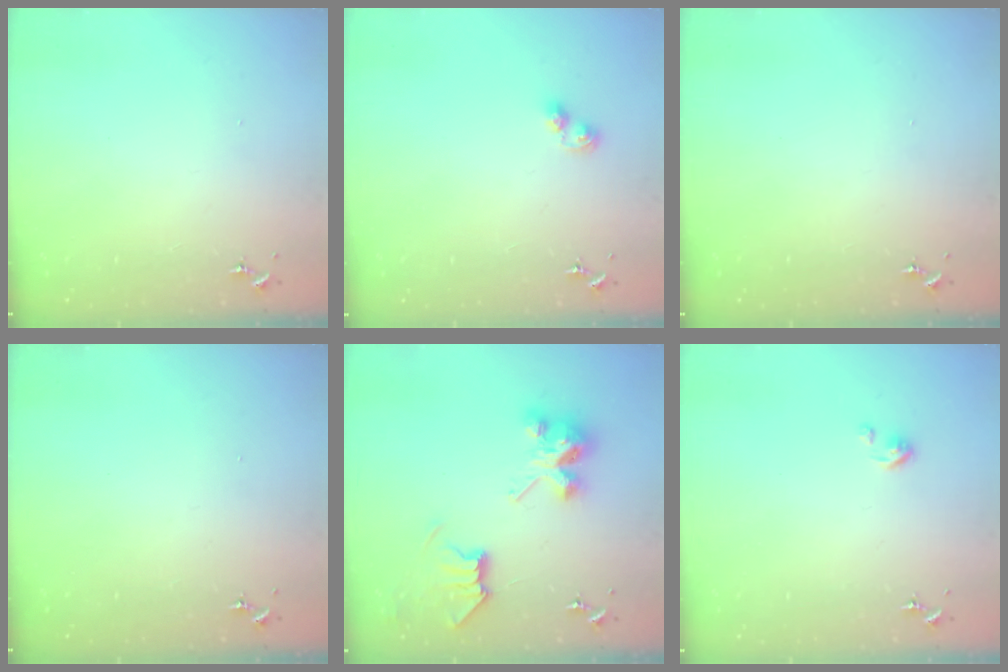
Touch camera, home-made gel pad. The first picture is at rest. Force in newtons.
{"total": 4.6, "press": 4.6, "slide": 0.6}
{"total": 0.0}
{"total": 0.0}
{"total": 8.5, "press": 8.5, "slide": 0.1}
{"total": 4.1, "press": 4.1, "slide": 0.3}